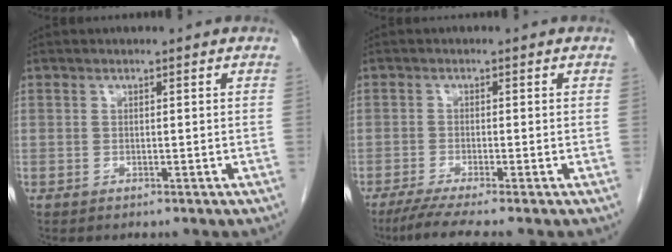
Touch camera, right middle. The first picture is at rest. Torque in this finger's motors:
{"motor_torque": [0.09, -0.07, 0.04, 0.01]}